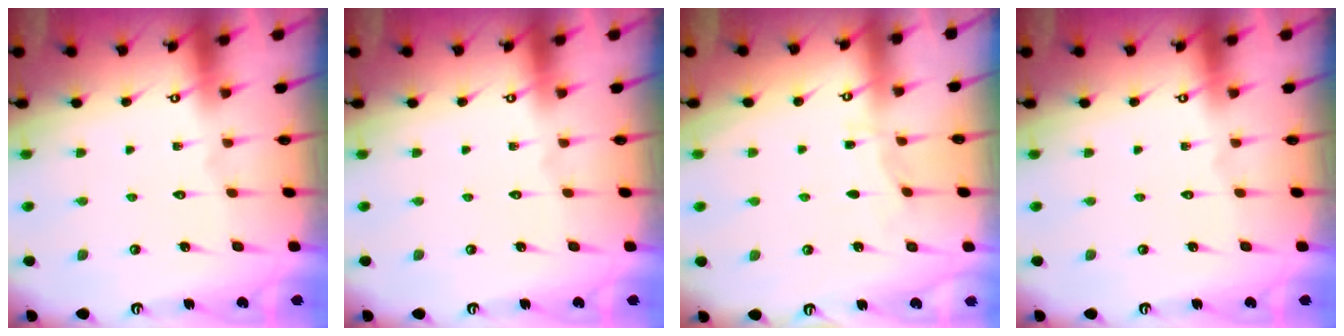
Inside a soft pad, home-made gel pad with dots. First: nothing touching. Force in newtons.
{"total": 0.0}
{"total": 2.3, "press": 2.3, "slide": 0.3}
{"total": 0.0}